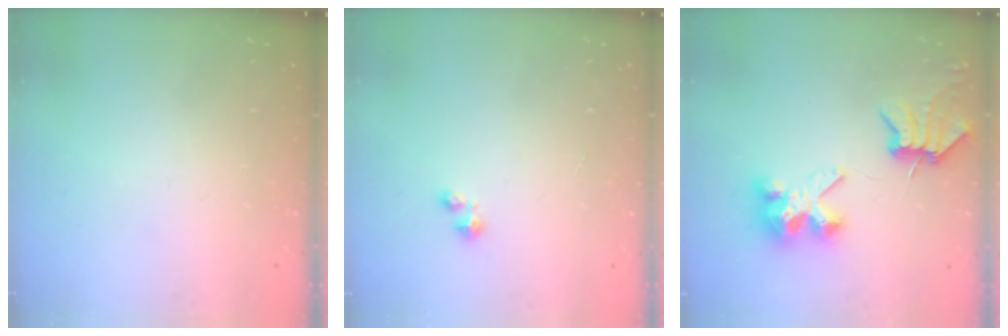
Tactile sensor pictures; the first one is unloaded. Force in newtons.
{"total": 1.9, "press": 1.9, "slide": 0.2}
{"total": 6.9, "press": 6.8, "slide": 1.1}